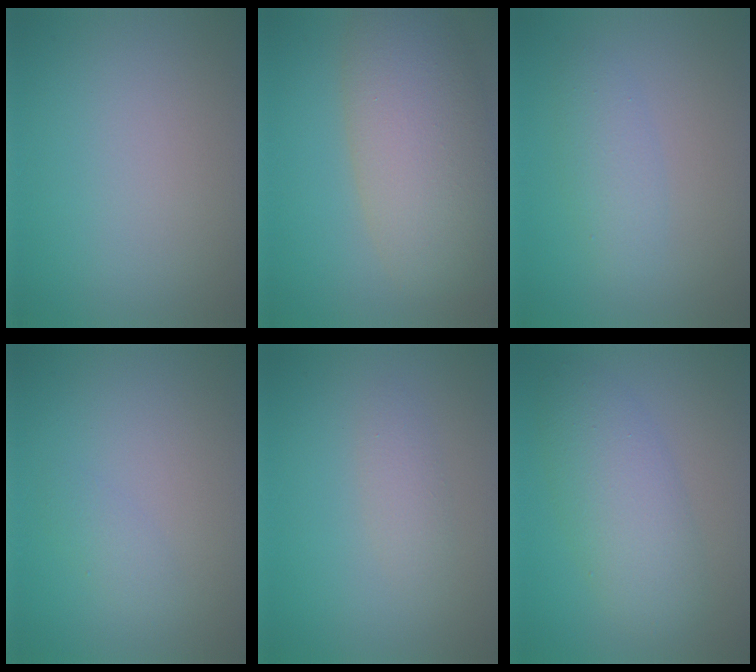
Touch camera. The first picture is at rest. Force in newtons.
{"total": 8.7, "press": 8.7, "slide": 0.7}
{"total": 2.3, "press": 2.3, "slide": 0.1}
{"total": 1.1, "press": 1.1, "slide": 0.0}
{"total": 1.4, "press": 1.4, "slide": 0.1}
{"total": 5.3, "press": 5.3, "slide": 0.0}